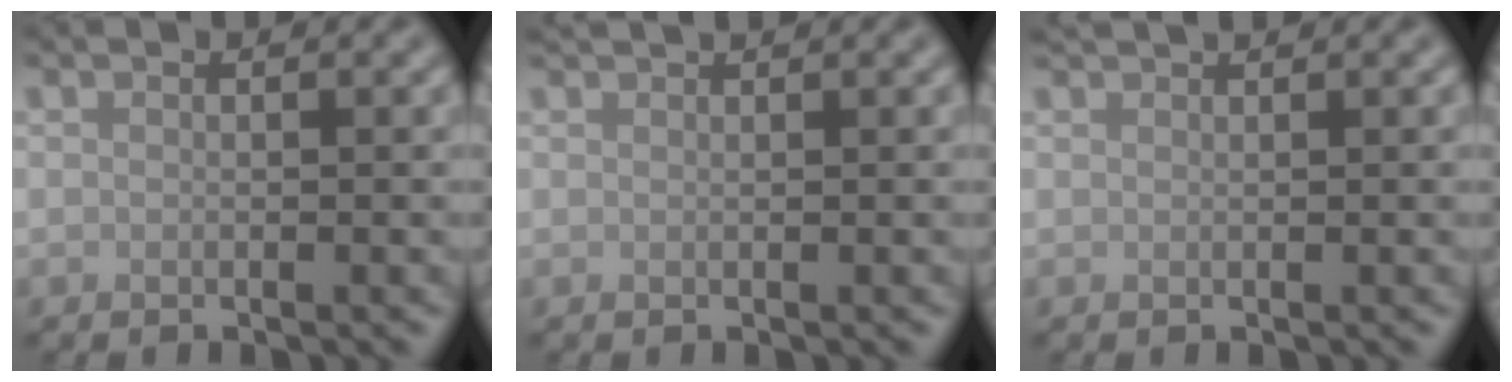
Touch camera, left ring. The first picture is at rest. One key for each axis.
{"total": 1.2, "fx": 1.1, "fy": 0.2, "fz": 0.4, "tx": -0.004, "ty": -0.001, "tz": 0.011}
{"total": 1.2, "fx": 1.2, "fy": 0.1, "fz": 0.4, "tx": -0.005, "ty": 0.001, "tz": 0.014}